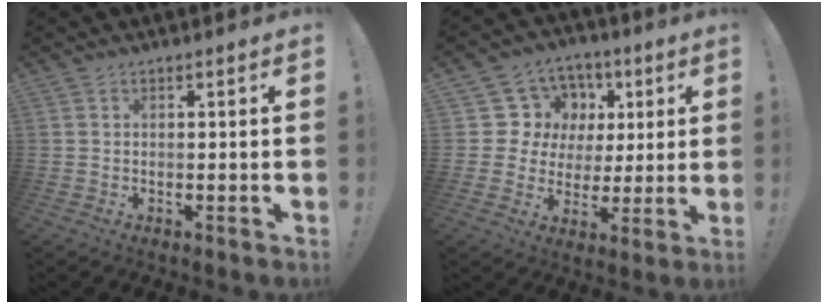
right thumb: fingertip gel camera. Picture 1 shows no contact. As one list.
[{"total": 11.5, "force": [3.3, 10.7, 2.6], "torque": [-0.028, -0.023, 0.083]}]